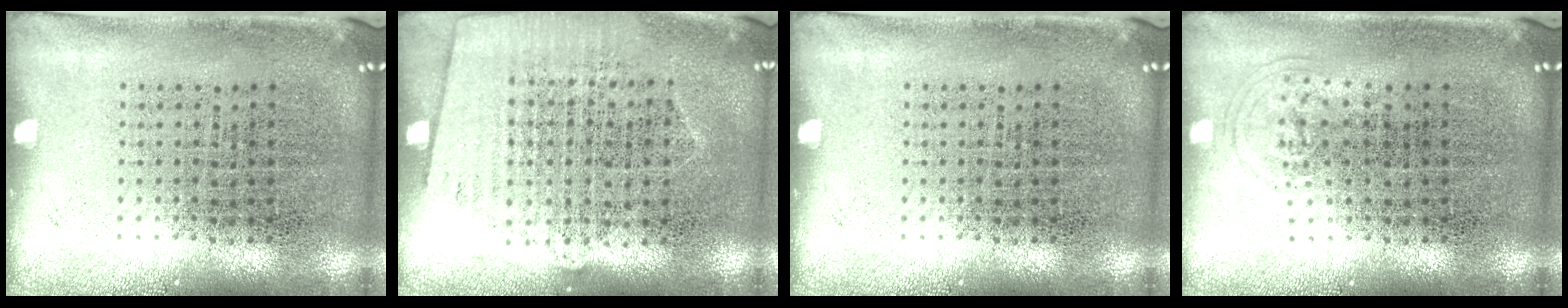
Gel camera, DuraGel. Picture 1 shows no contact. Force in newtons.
{"total": 1.0, "press": 0.8, "slide": 0.5}
{"total": 0.0}
{"total": 0.6, "press": 0.5, "slide": 0.3}